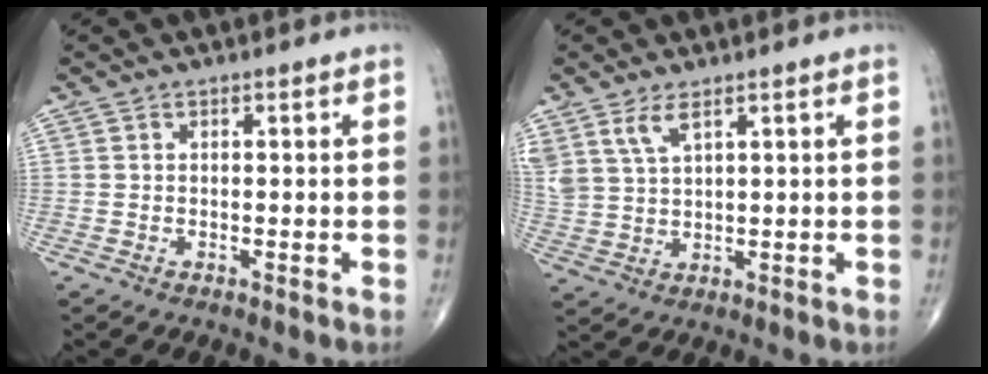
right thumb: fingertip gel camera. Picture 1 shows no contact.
{"total": 5.4, "force": [3.5, 2.0, 3.7], "torque": [-0.079, -0.011, 0.077]}